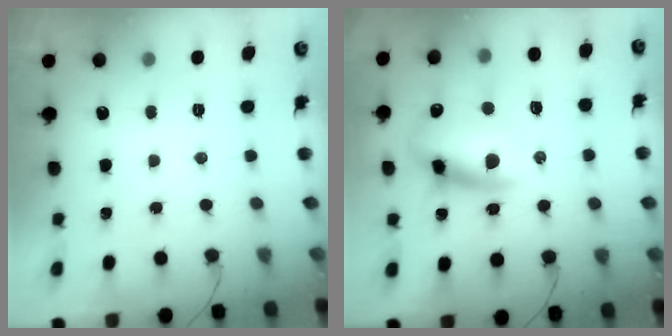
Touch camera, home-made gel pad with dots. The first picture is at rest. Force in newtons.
{"total": 14.3, "press": 13.8, "slide": 3.6}